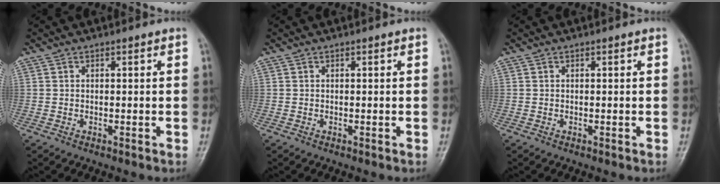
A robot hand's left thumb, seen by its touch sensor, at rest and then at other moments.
{"total": 0.0}
{"total": 0.0}